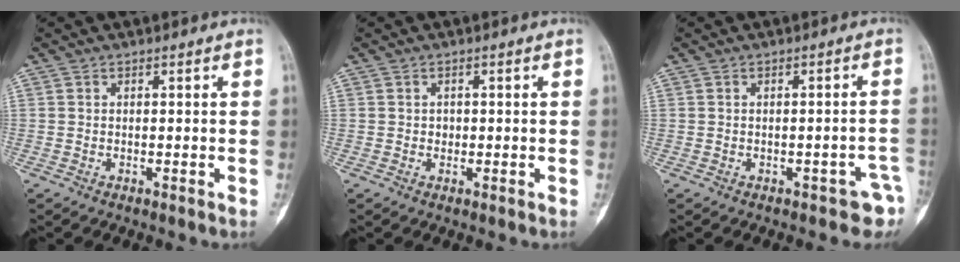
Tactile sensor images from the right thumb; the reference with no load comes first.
{"total": 1.0, "force": [0.0, 0.9, 0.4], "torque": [-0.001, 0.003, 0.000]}
{"total": 4.3, "force": [-2.2, 2.1, 3.0], "torque": [-0.017, 0.020, -0.023]}